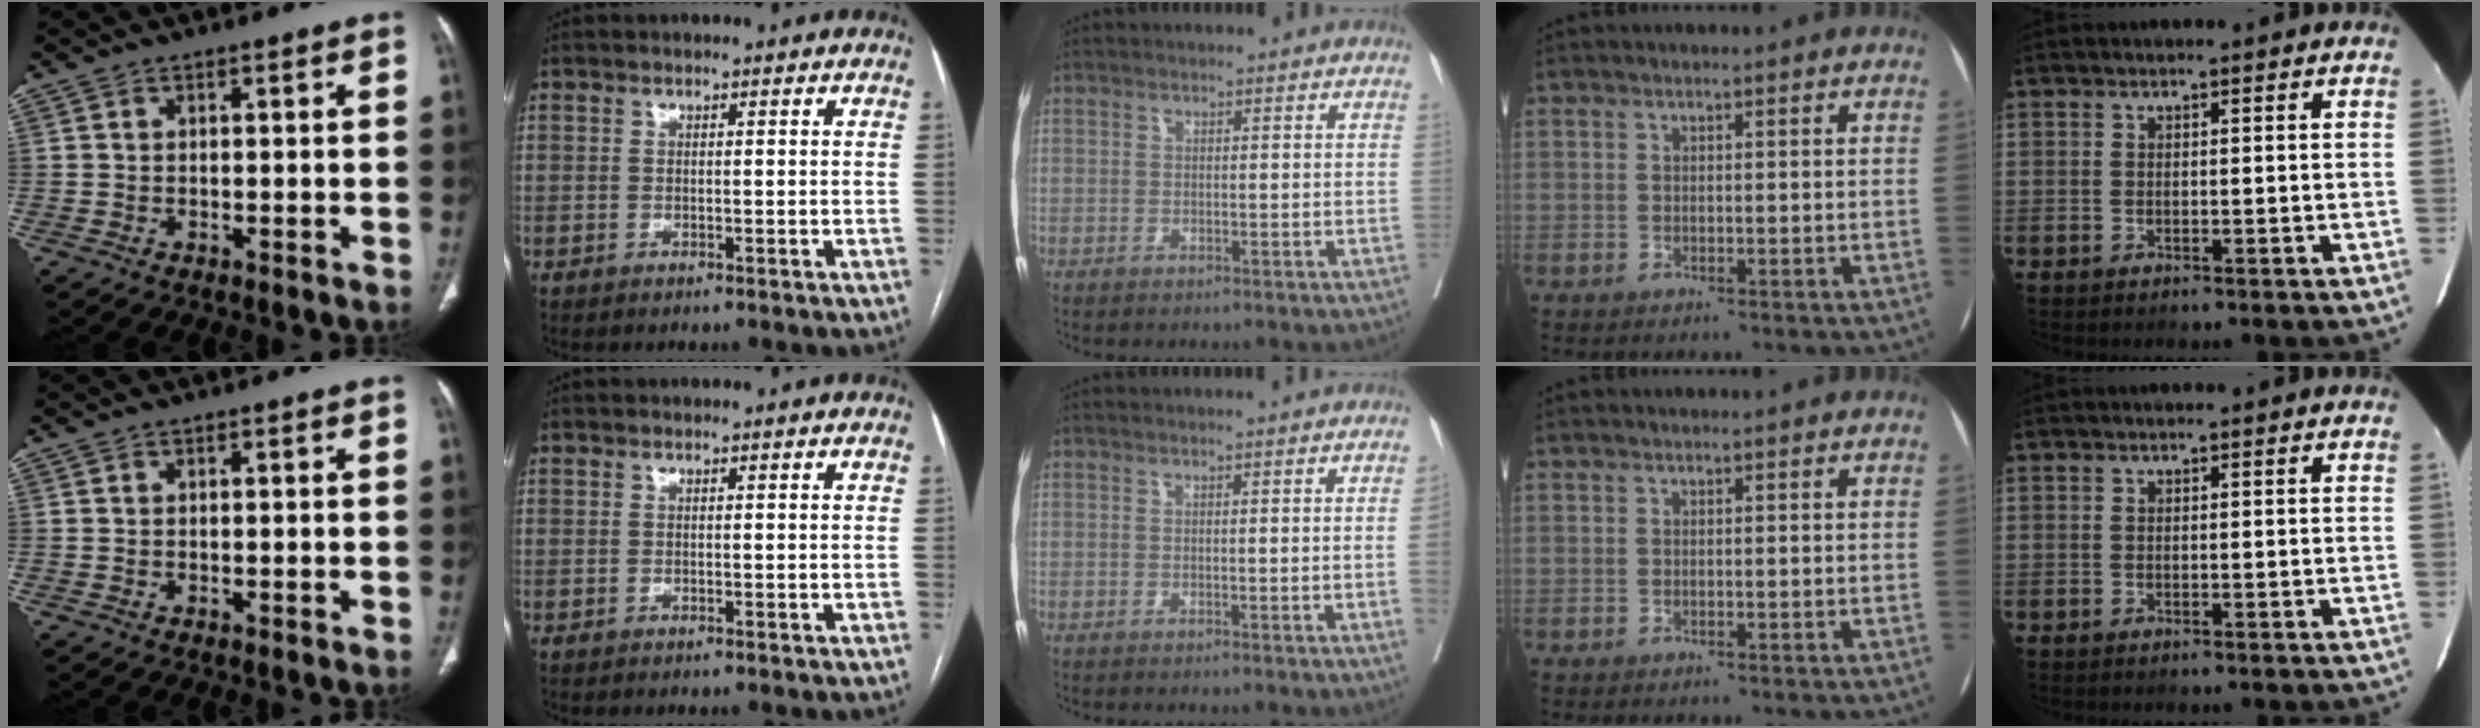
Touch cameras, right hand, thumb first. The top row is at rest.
{"middle": {"total": 2.1, "force": [-0.2, -0.6, 2.0], "torque": [-0.031, 0.000, 0.001]}}